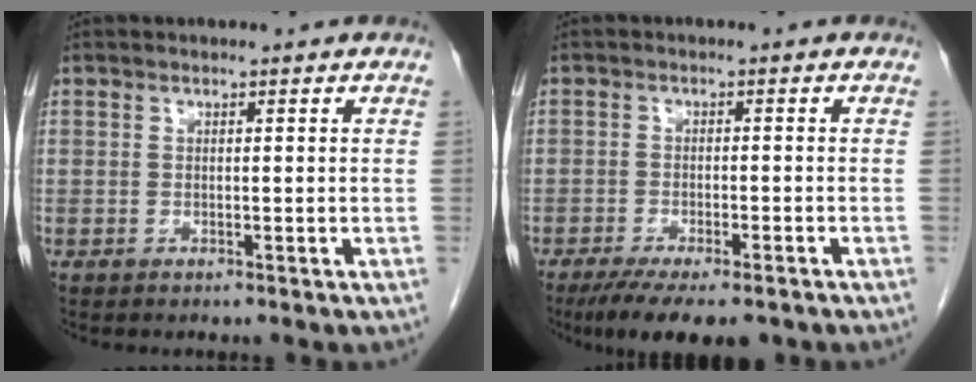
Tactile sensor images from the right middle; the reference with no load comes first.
{"total": 9.8, "force": [-7.3, 2.7, 5.9], "torque": [-0.083, -0.012, -0.109]}